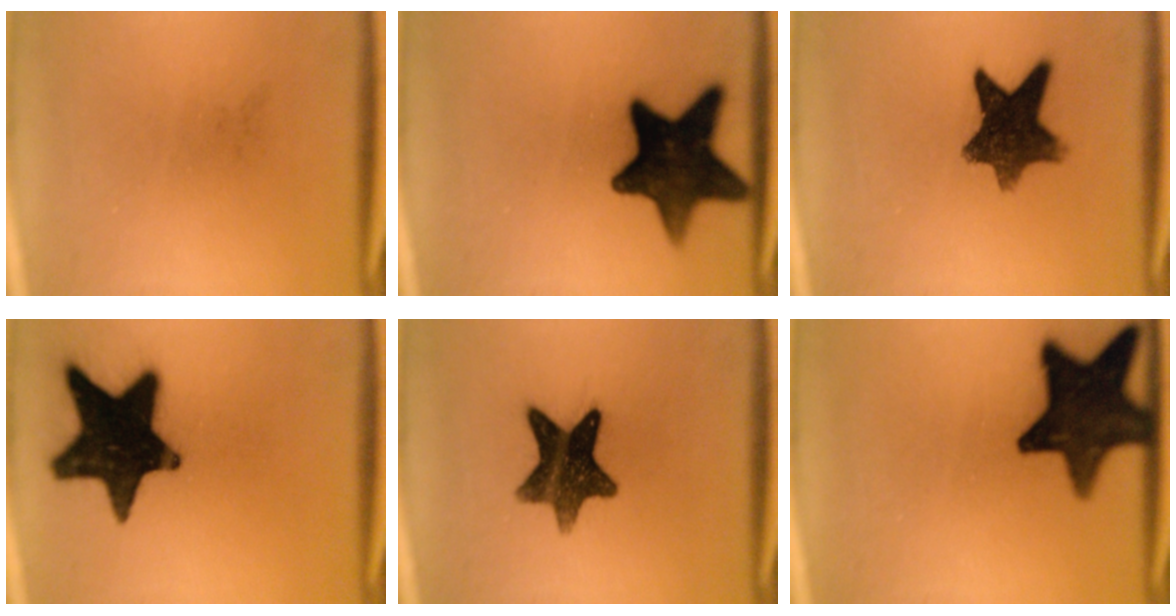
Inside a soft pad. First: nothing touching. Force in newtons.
{"total": 15.5}
{"total": 10.8}
{"total": 19.5}
{"total": 11.9}
{"total": 15.8}